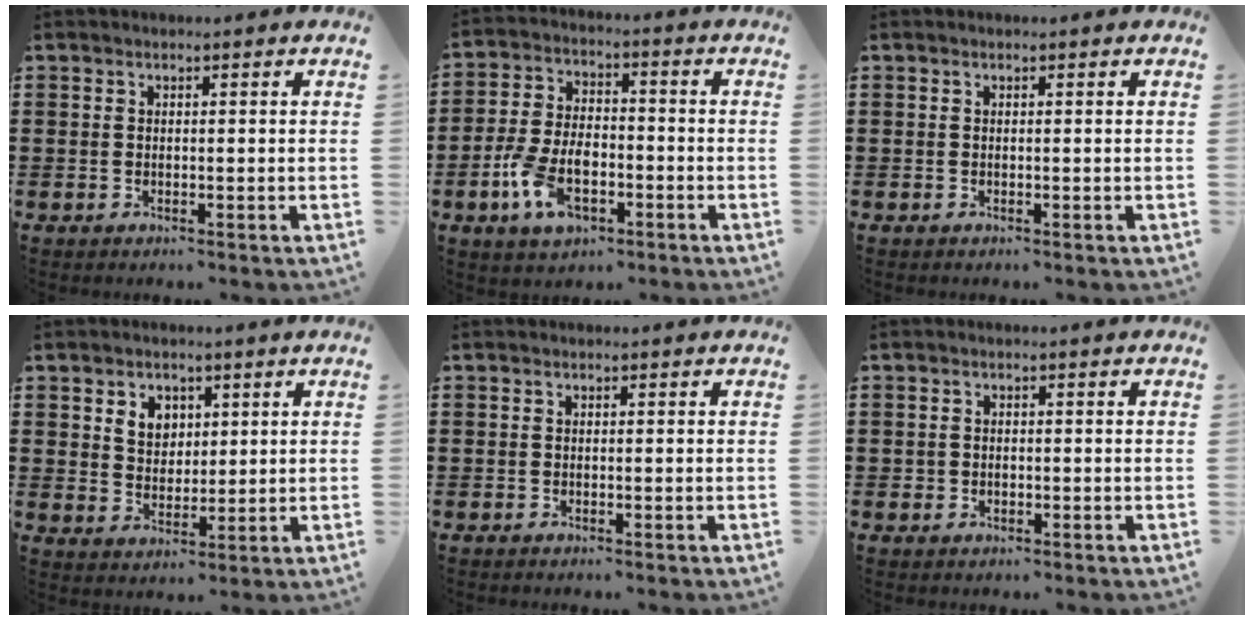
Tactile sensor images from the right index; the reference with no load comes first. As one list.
[{"total": 8.4, "force": [-3.3, 4.6, 6.2], "torque": [-0.144, 0.002, -0.064]}, {"total": 0.0}, {"total": 4.3, "force": [2.1, 3.4, 1.5], "torque": [-0.044, 0.013, 0.039]}, {"total": 0.0}, {"total": 1.1, "force": [-0.3, 1.0, 0.2], "torque": [-0.008, 0.004, -0.007]}]